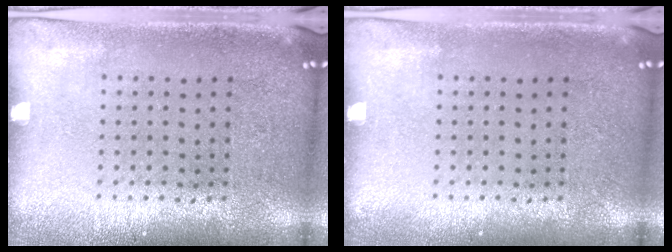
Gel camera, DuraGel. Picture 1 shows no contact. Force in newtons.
{"total": 0.0}